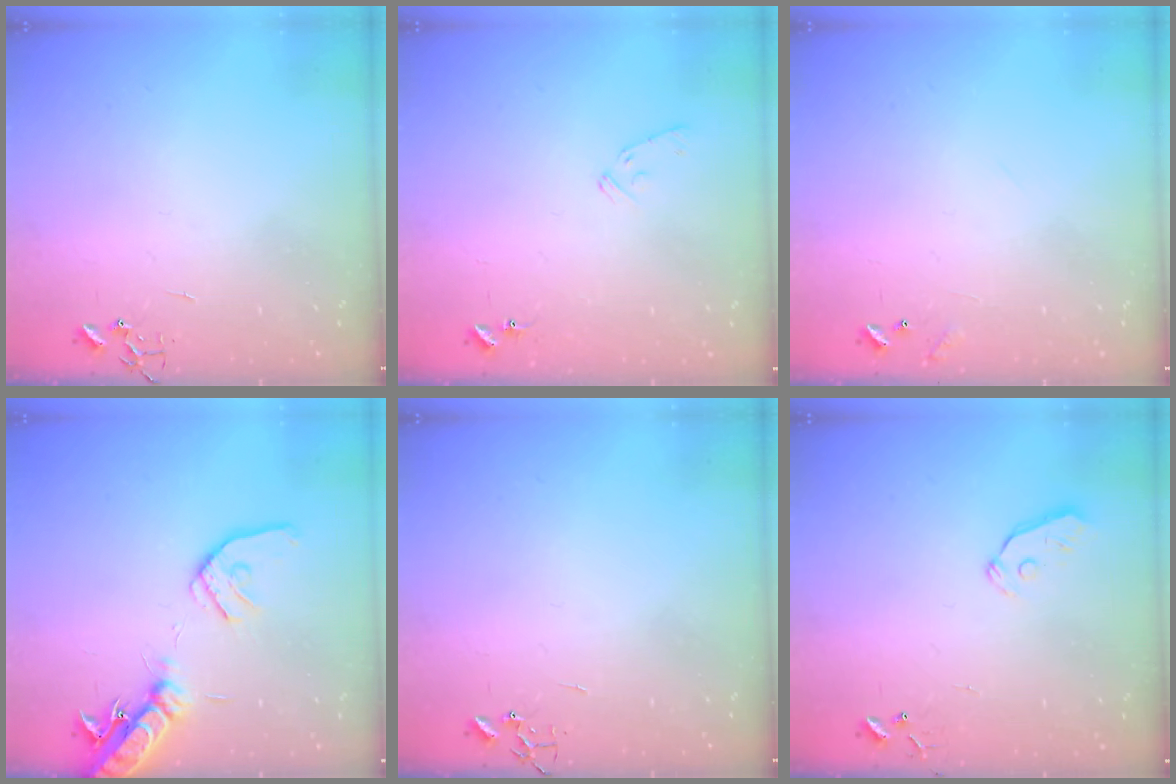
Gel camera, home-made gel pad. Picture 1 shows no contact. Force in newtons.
{"total": 6.7, "press": 6.7, "slide": 0.7}
{"total": 6.9, "press": 6.9, "slide": 0.4}
{"total": 16.5, "press": 16.2, "slide": 2.9}
{"total": 0.0}
{"total": 3.0, "press": 3.0, "slide": 0.3}